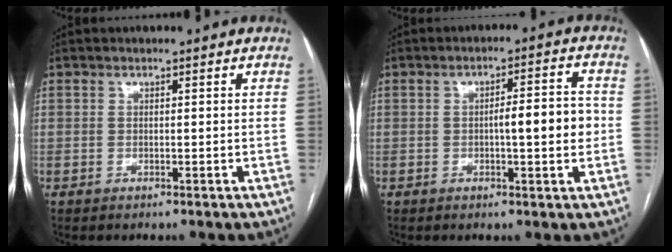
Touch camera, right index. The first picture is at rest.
{"total": 6.4, "force": [-0.5, 1.1, 6.3], "torque": [-0.091, 0.013, -0.006]}